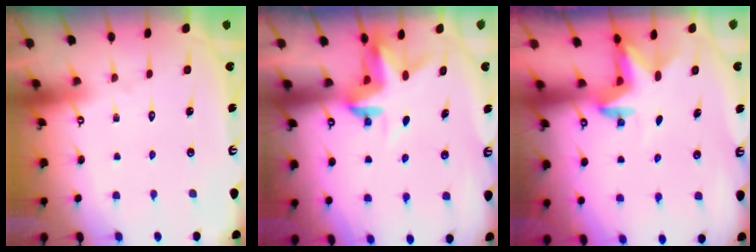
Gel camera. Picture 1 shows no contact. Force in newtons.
{"total": 3.6, "press": 3.6, "slide": 0.2}
{"total": 2.8, "press": 2.8, "slide": 0.7}